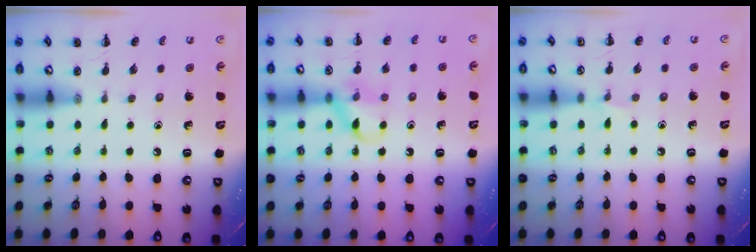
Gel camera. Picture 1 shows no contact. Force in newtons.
{"total": 9.5, "press": 9.4, "slide": 0.8}
{"total": 3.7, "press": 3.5, "slide": 1.3}